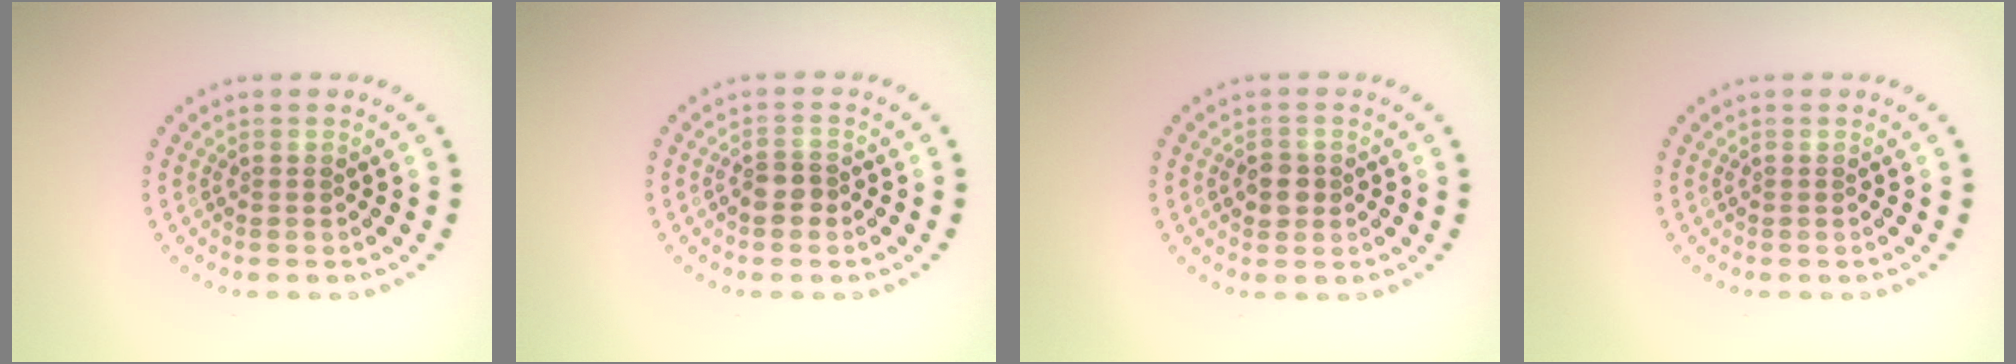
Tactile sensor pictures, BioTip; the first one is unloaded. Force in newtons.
{"total": 1.9, "press": 1.7, "slide": 0.8}
{"total": 1.9, "press": 1.8, "slide": 0.5}
{"total": 0.0}